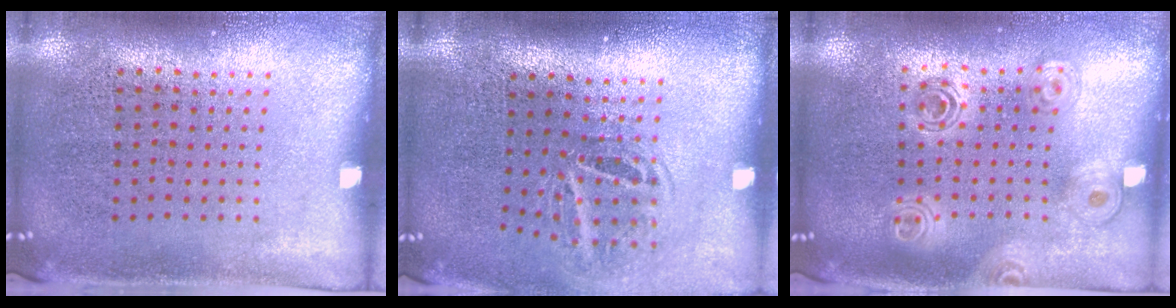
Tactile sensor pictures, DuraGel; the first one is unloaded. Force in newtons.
{"total": 1.8, "press": 1.2, "slide": 1.3}
{"total": 1.6, "press": 1.4, "slide": 0.8}